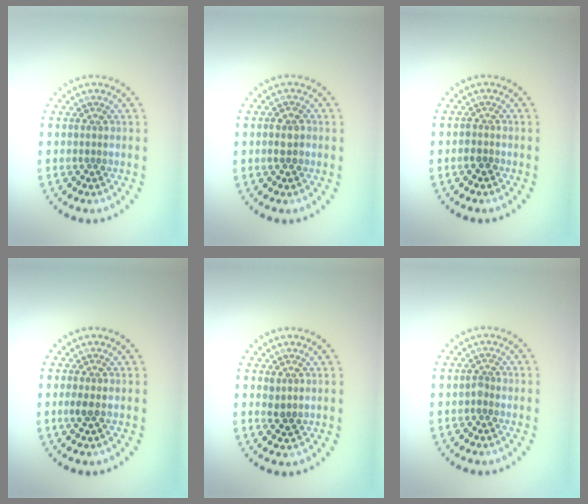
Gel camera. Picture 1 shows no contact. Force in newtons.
{"total": 1.7, "press": 1.7, "slide": 0.4}
{"total": 1.1, "press": 1.0, "slide": 0.5}
{"total": 1.1, "press": 1.0, "slide": 0.3}
{"total": 1.1, "press": 1.0, "slide": 0.3}
{"total": 0.6, "press": 0.5, "slide": 0.4}